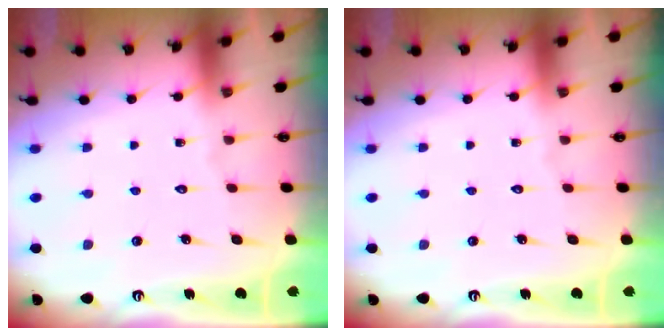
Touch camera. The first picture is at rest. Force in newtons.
{"total": 0.0}